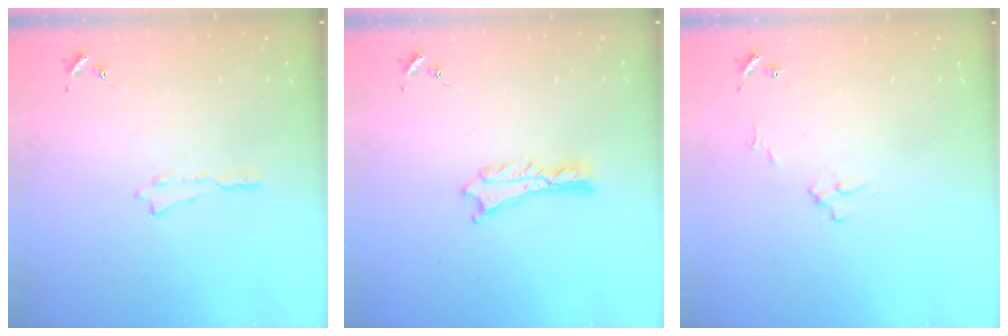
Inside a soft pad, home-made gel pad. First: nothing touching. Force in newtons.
{"total": 0.7, "press": 0.6, "slide": 0.2}
{"total": 3.1, "press": 3.0, "slide": 0.4}